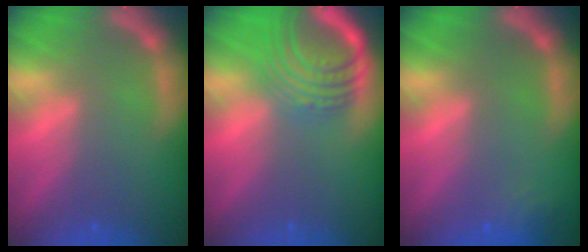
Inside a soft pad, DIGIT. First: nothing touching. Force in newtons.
{"total": 8.5}
{"total": 1.9}